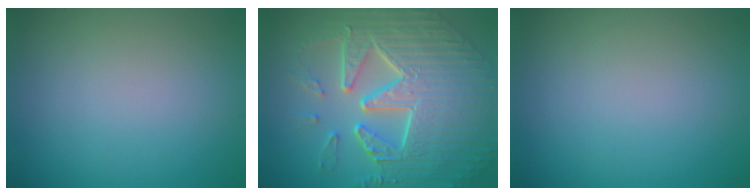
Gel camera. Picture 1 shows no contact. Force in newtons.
{"total": 10.3, "press": 7.0, "slide": 7.5}
{"total": 0.0}